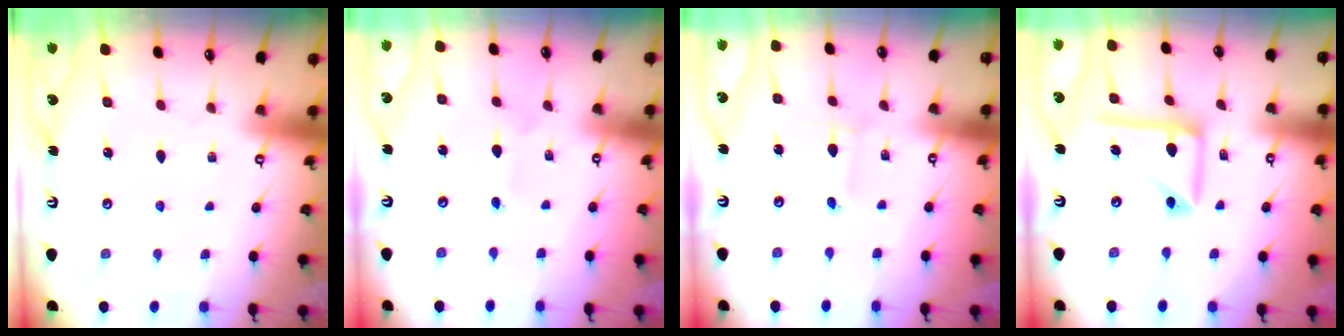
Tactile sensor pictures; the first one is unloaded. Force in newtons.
{"total": 2.7, "press": 2.7, "slide": 0.3}
{"total": 2.3, "press": 2.3, "slide": 0.2}
{"total": 14.6, "press": 14.5, "slide": 1.5}